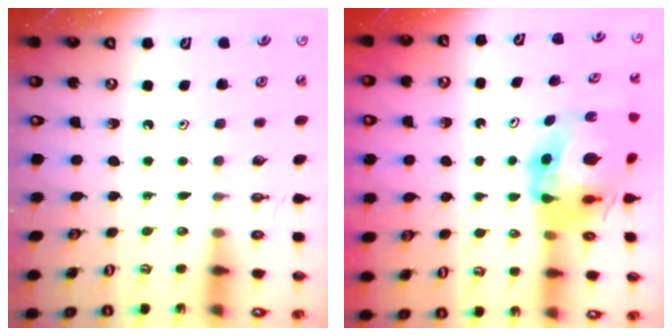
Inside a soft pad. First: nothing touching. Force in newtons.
{"total": 9.2, "press": 9.1, "slide": 1.1}